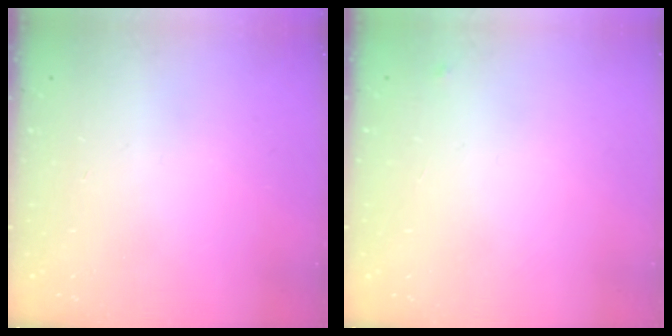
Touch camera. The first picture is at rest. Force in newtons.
{"total": 2.5, "press": 2.4, "slide": 0.4}